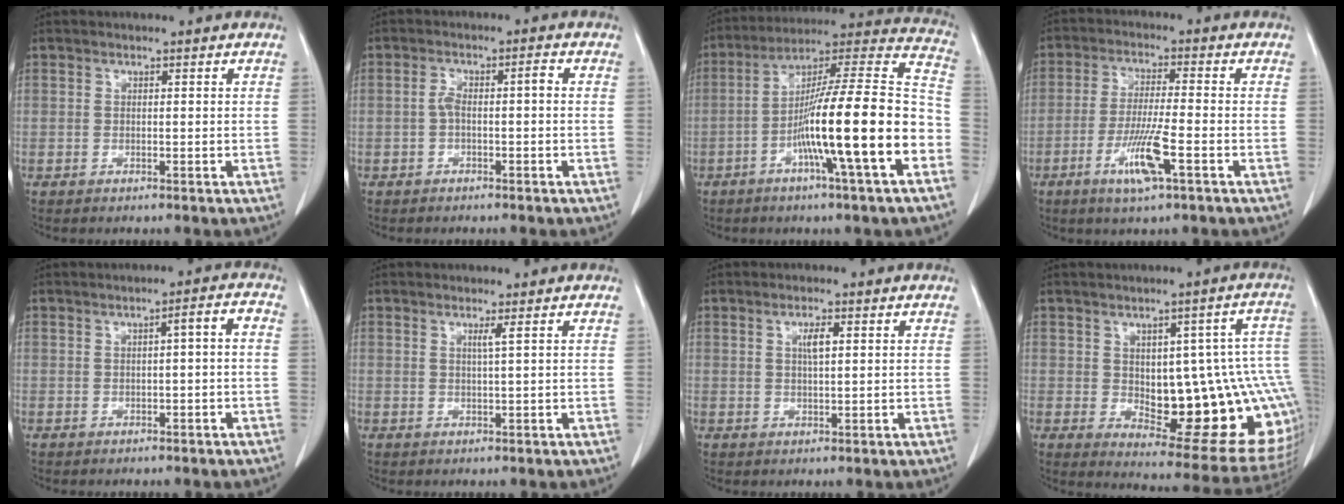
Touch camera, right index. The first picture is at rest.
{"total": 2.8, "force": [-0.4, 0.8, 2.7], "torque": [-0.052, 0.015, -0.004]}
{"total": 20.6, "force": [-6.6, 0.0, 19.5], "torque": [-0.287, 0.005, -0.113]}
{"total": 8.0, "force": [-3.5, 0.2, 7.2], "torque": [-0.142, -0.013, -0.062]}
{"total": 2.5, "force": [-0.4, 0.4, 2.5], "torque": [-0.034, 0.012, -0.004]}
{"total": 1.1, "force": [0.4, -0.4, 0.9], "torque": [-0.024, -0.005, 0.011]}
{"total": 2.3, "force": [0.7, 0.4, 2.2], "torque": [-0.041, 0.001, 0.013]}
{"total": 20.6, "force": [-1.6, 6.7, 19.4], "torque": [-0.175, 0.025, 0.010]}